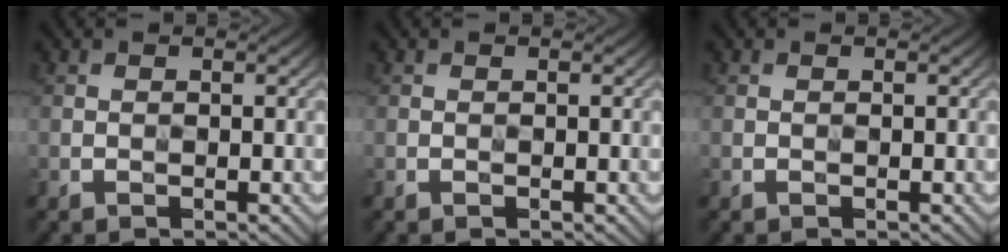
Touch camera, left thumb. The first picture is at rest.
{"total": 0.0}
{"total": 0.0}